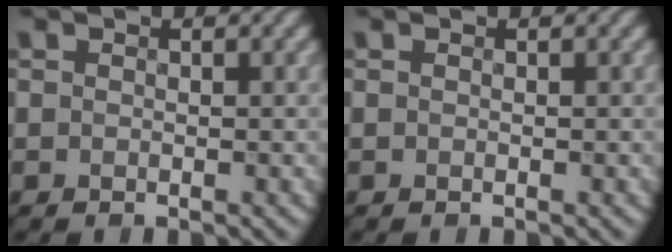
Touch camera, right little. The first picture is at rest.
{"total": 0.0}